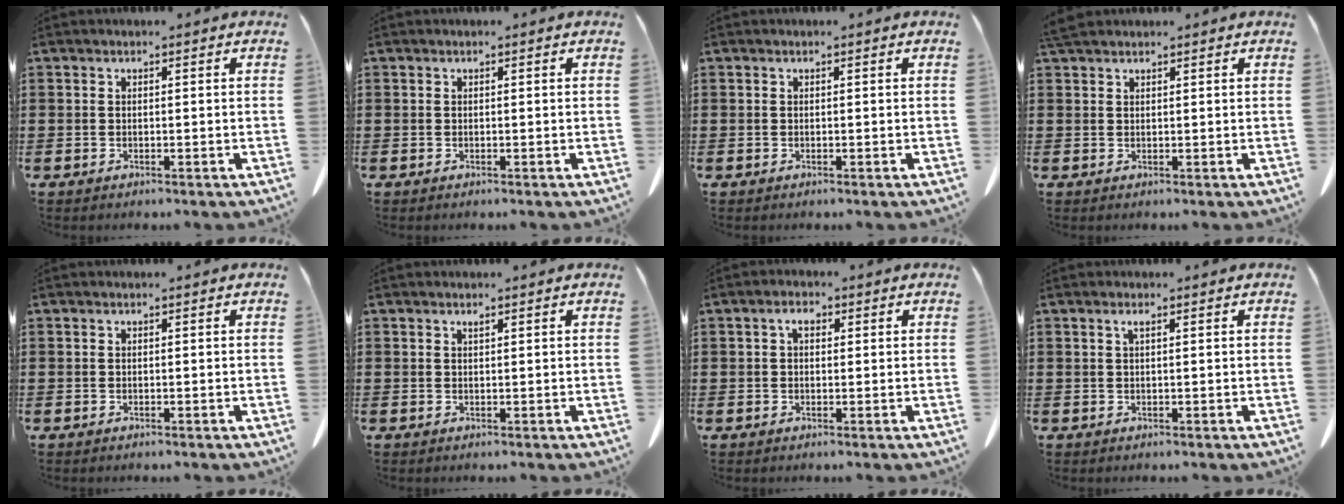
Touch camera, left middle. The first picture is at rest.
{"total": 0.0}
{"total": 0.0}
{"total": 2.2, "force": [1.9, 0.7, 0.9], "torque": [-0.024, 0.002, 0.038]}
{"total": 0.0}
{"total": 0.6, "force": [0.4, 0.1, 0.4], "torque": [-0.010, -0.003, 0.010]}
{"total": 2.2, "force": [0.7, 1.2, 1.7], "torque": [-0.038, 0.008, 0.012]}
{"total": 1.0, "force": [0.5, 0.1, 0.9], "torque": [-0.020, 0.001, 0.009]}